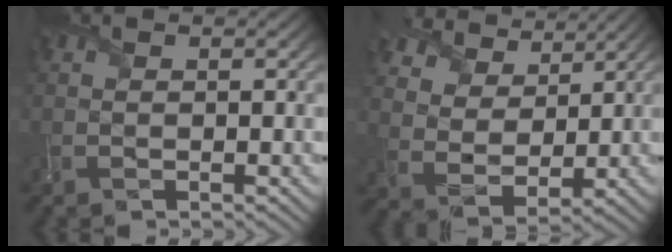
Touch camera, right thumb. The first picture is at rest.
{"total": 9.5, "force": [6.2, 5.9, 4.1], "torque": [-0.111, -0.008, 0.120]}